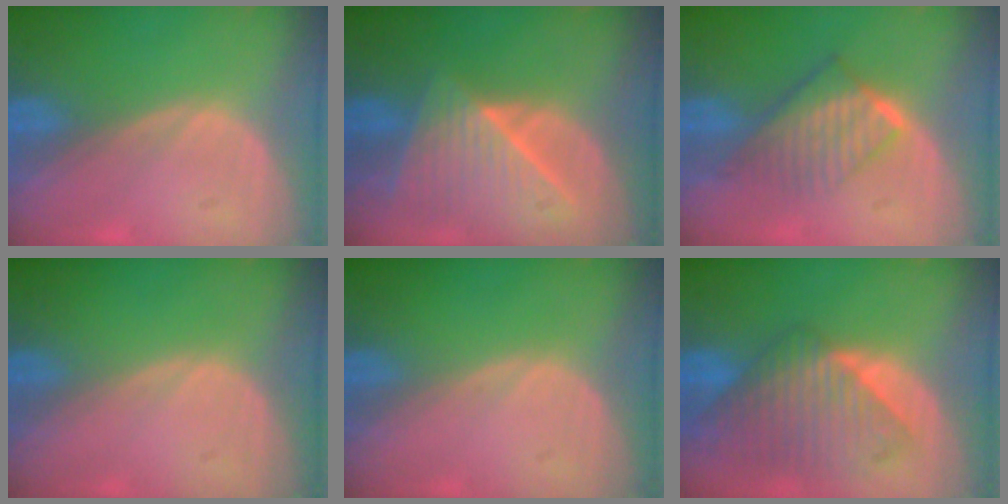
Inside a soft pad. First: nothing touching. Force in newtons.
{"total": 8.3, "press": 7.6, "slide": 3.5}
{"total": 6.7, "press": 6.1, "slide": 2.9}
{"total": 0.0}
{"total": 0.0}
{"total": 9.6, "press": 8.5, "slide": 4.5}